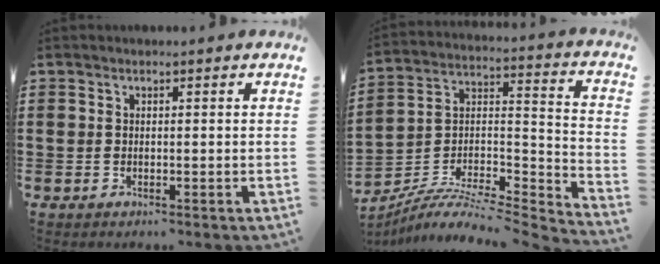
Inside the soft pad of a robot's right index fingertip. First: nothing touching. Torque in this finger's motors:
{"motor_torque": [0.15, 1.04, -0.77, -0.16]}